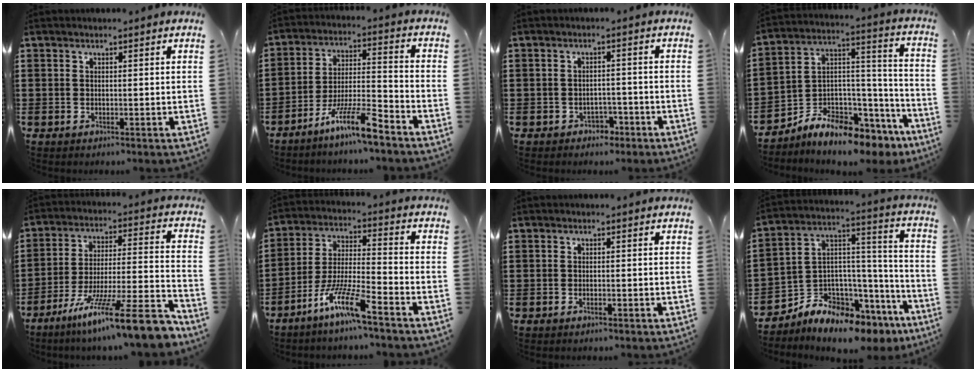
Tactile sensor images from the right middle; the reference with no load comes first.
{"total": 9.2, "force": [-7.1, 0.7, 5.8], "torque": [-0.115, 0.001, -0.138]}
{"total": 2.0, "force": [-1.7, 1.1, 0.2], "torque": [-0.013, 0.000, -0.039]}
{"total": 7.8, "force": [-7.1, 2.3, 2.1], "torque": [-0.046, 0.004, -0.140]}
{"total": 14.9, "force": [-11.0, 0.7, 10.0], "torque": [-0.151, 0.029, -0.192]}
{"total": 9.5, "force": [-7.0, 0.7, 6.4], "torque": [-0.134, -0.007, -0.138]}
{"total": 0.6, "force": [-0.5, 0.1, 0.3], "torque": [-0.008, -0.001, -0.009]}
{"total": 7.3, "force": [-7.0, 2.2, 0.4], "torque": [-0.027, -0.009, -0.141]}